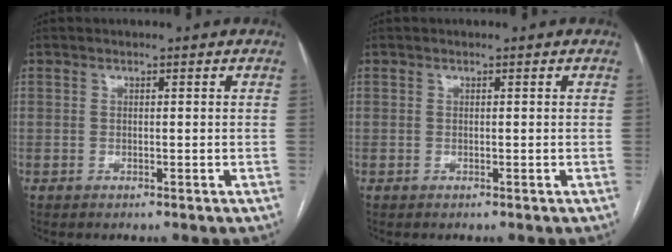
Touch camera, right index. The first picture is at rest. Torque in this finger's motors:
{"motor_torque": [0.00, 0.00, 0.02, 0.00]}